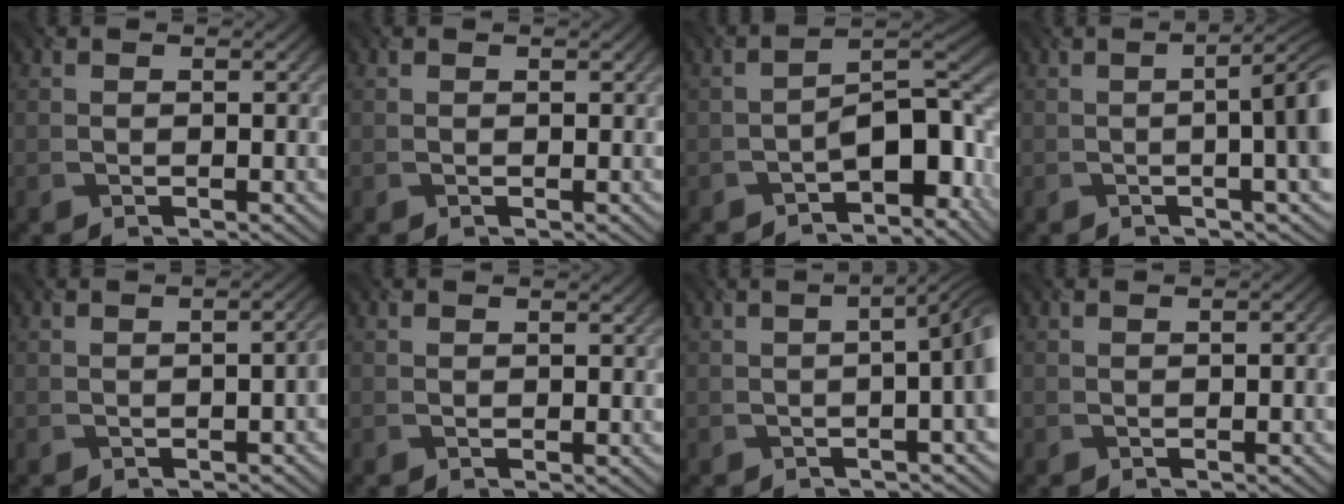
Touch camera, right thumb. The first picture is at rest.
{"total": 0.0}
{"total": 9.2, "force": [-4.4, 4.0, 6.9], "torque": [-0.085, 0.007, -0.080]}
{"total": 8.7, "force": [-0.3, 2.4, 8.4], "torque": [-0.098, 0.006, -0.011]}
{"total": 2.0, "force": [-0.6, 0.7, 1.8], "torque": [-0.022, 0.004, -0.007]}
{"total": 0.0}
{"total": 6.1, "force": [-0.6, 1.8, 5.8], "torque": [-0.060, 0.005, -0.014]}
{"total": 1.1, "force": [-0.4, 0.4, 0.9], "torque": [-0.013, 0.001, -0.006]}